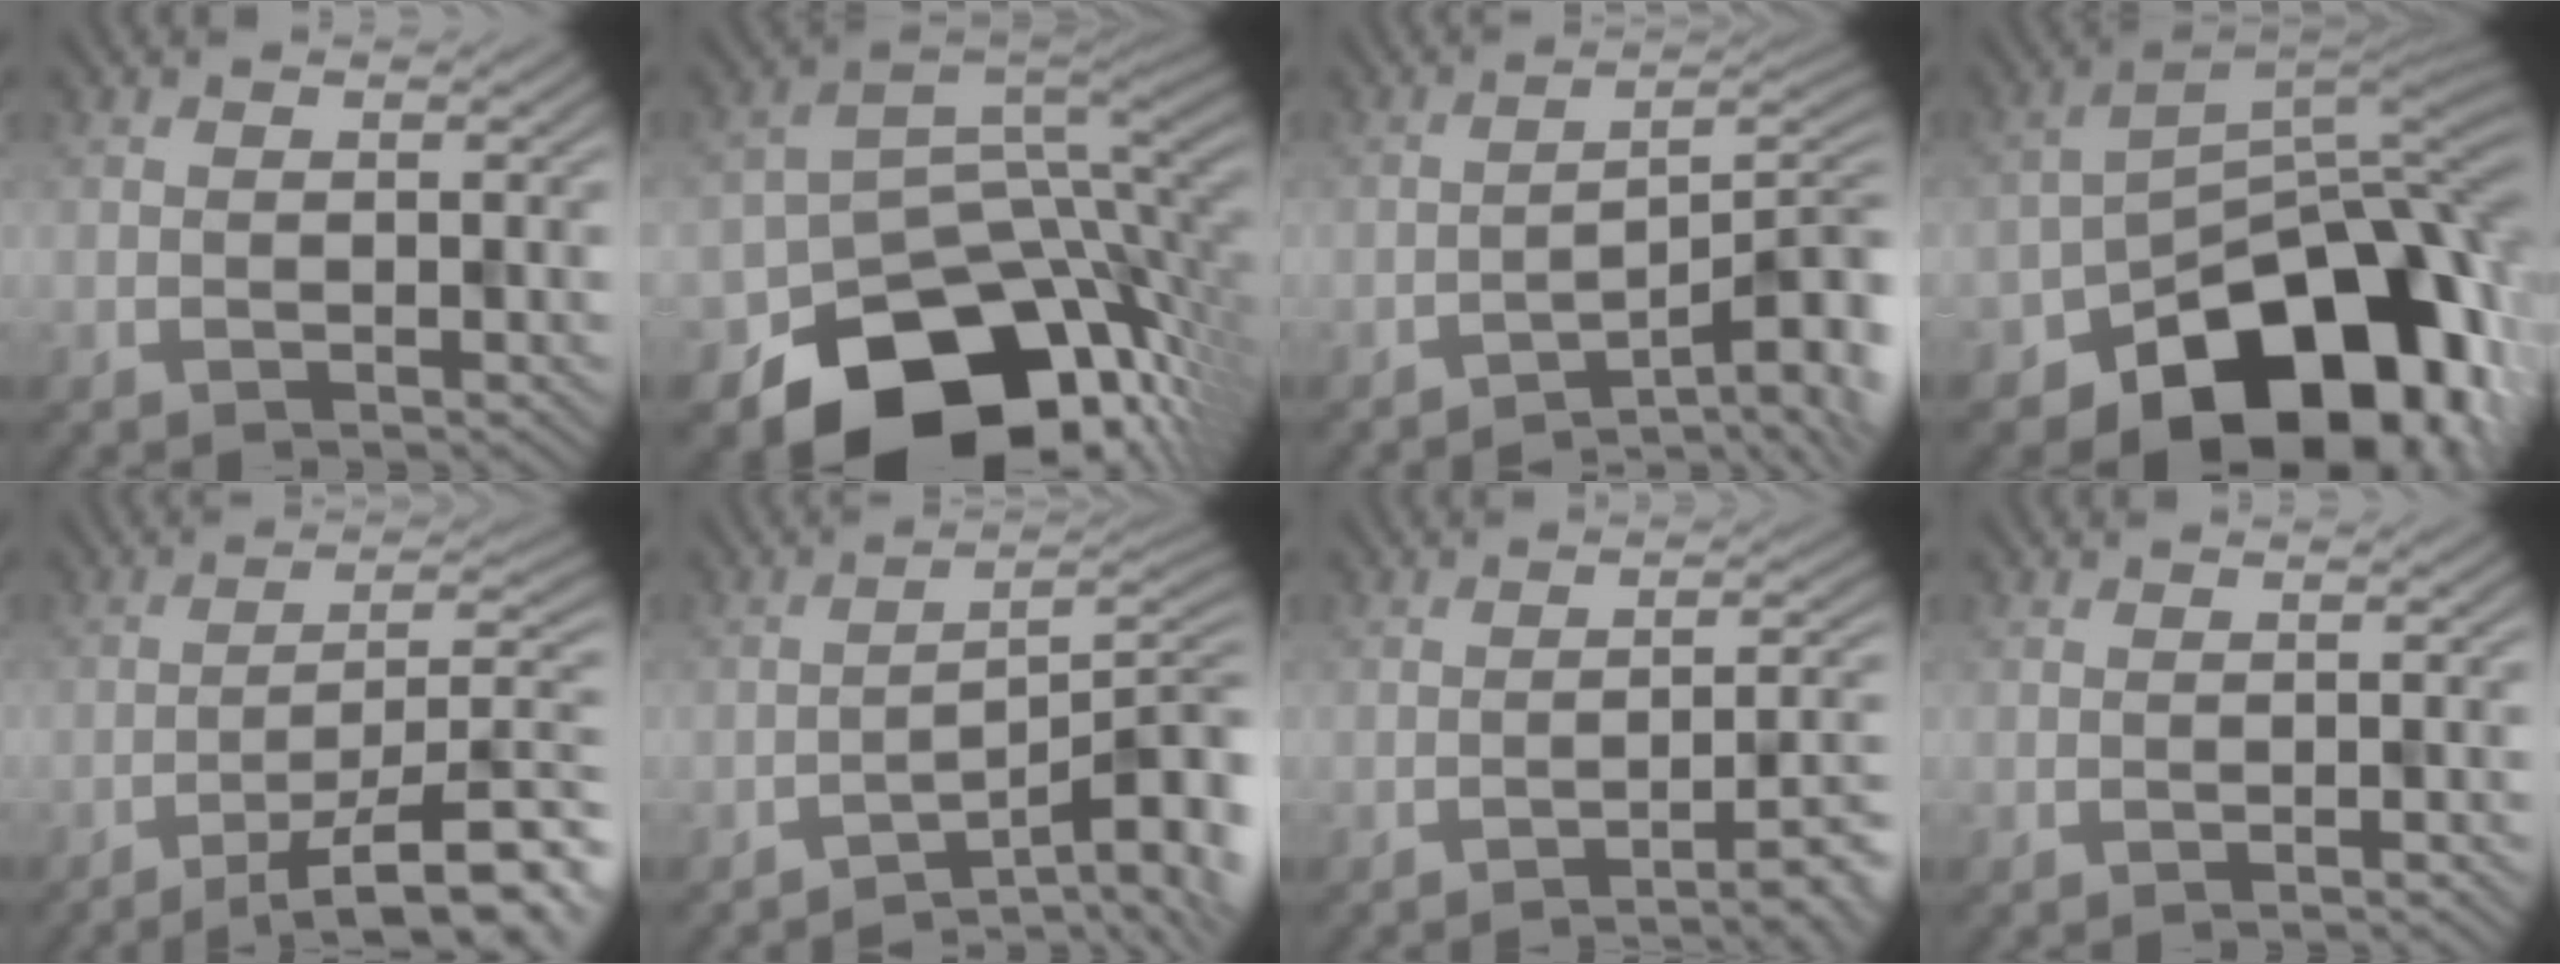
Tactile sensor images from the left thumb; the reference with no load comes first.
{"total": 15.1, "force": [-8.8, 9.3, 7.9], "torque": [-0.136, -0.043, -0.130]}
{"total": 8.5, "force": [-5.4, 2.0, 6.3], "torque": [-0.087, 0.005, -0.082]}
{"total": 15.9, "force": [-8.8, 9.6, 9.2], "torque": [-0.115, -0.027, -0.147]}
{"total": 12.6, "force": [-8.2, 3.0, 9.1], "torque": [-0.146, 0.005, -0.122]}
{"total": 9.4, "force": [-5.8, 2.1, 7.1], "torque": [-0.100, 0.003, -0.088]}
{"total": 6.2, "force": [-4.1, 1.2, 4.5], "torque": [-0.058, 0.011, -0.065]}
{"total": 0.8, "force": [-0.6, 0.1, 0.4], "torque": [-0.005, 0.002, -0.012]}